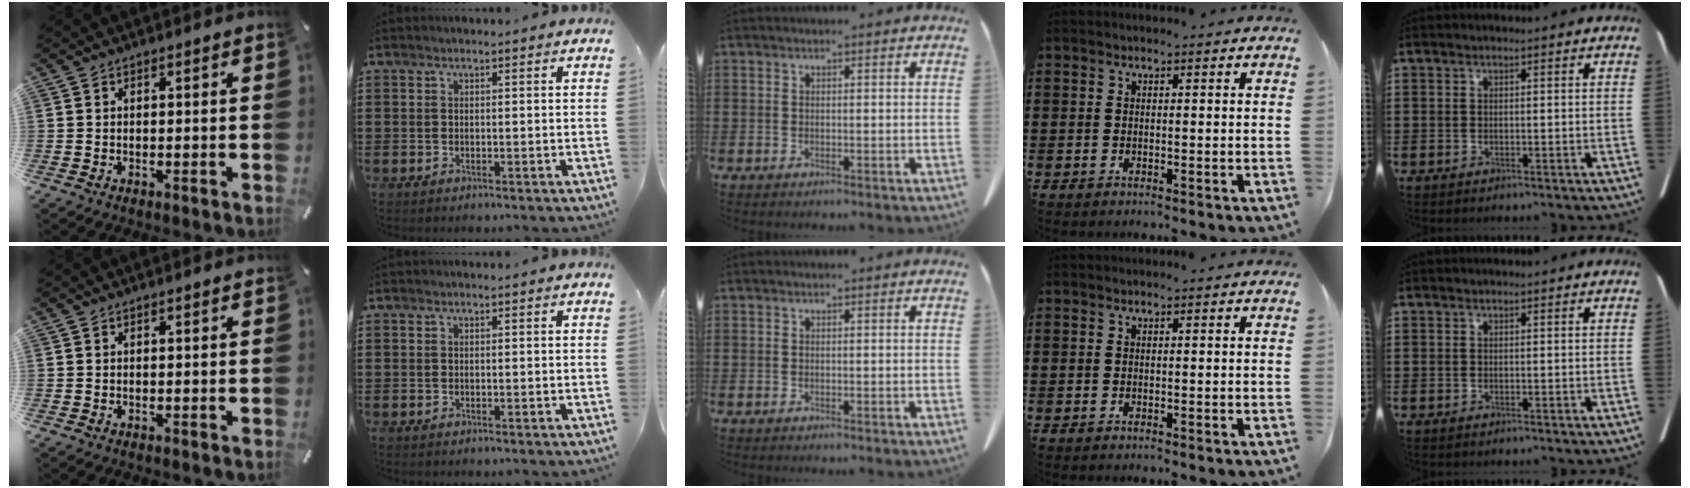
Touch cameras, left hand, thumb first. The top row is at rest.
{}